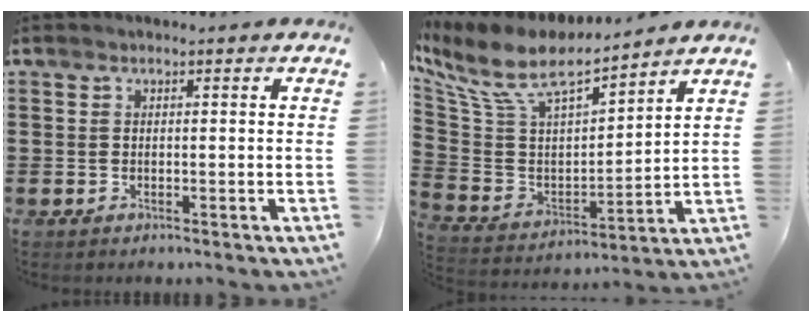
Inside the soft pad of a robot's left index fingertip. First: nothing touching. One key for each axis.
{"total": 9.5, "fx": 7.3, "fy": 3.1, "fz": 5.3, "tx": -0.132, "ty": -0.043, "tz": 0.127}